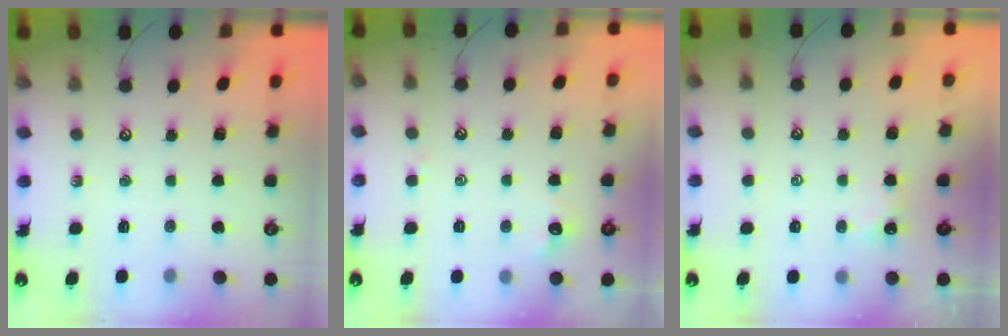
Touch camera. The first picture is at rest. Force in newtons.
{"total": 0.9, "press": 0.6, "slide": 0.6}
{"total": 0.8, "press": 0.7, "slide": 0.3}